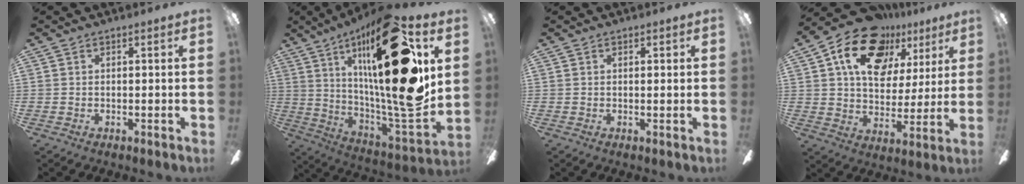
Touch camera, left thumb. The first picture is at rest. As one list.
[{"total": 30.2, "force": [10.3, 7.4, 27.4], "torque": [-0.471, -0.067, 0.158]}, {"total": 1.1, "force": [0.1, 0.4, 1.0], "torque": [-0.012, 0.000, -0.002]}, {"total": 18.5, "force": [10.4, 11.8, 9.9], "torque": [-0.168, -0.040, 0.187]}]